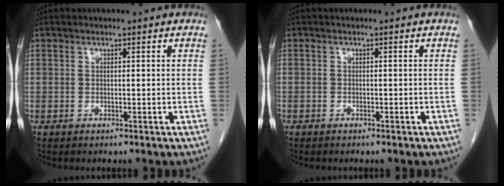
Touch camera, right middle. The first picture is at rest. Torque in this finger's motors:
{"motor_torque": [1.15, -0.99, -0.29, -0.21]}